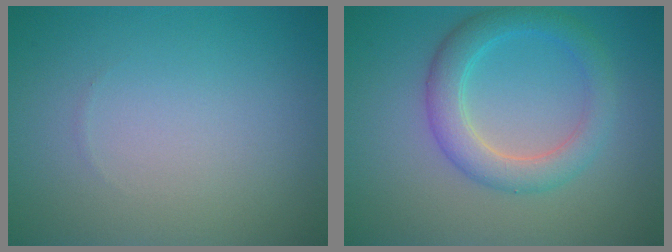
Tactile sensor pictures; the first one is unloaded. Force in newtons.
{"total": 4.0, "press": 4.0, "slide": 0.1}